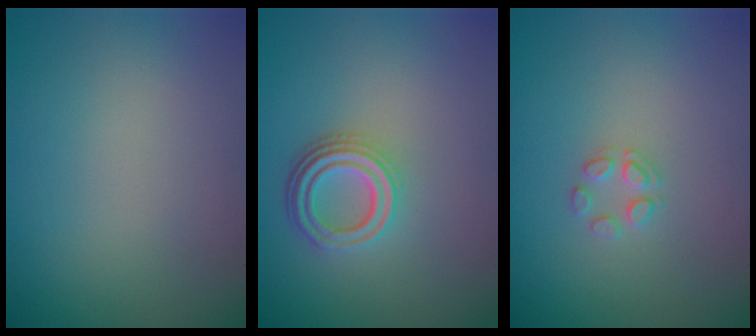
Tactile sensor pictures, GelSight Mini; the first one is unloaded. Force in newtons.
{"total": 3.9, "press": 3.0, "slide": 2.5}
{"total": 1.5, "press": 1.5, "slide": 0.1}